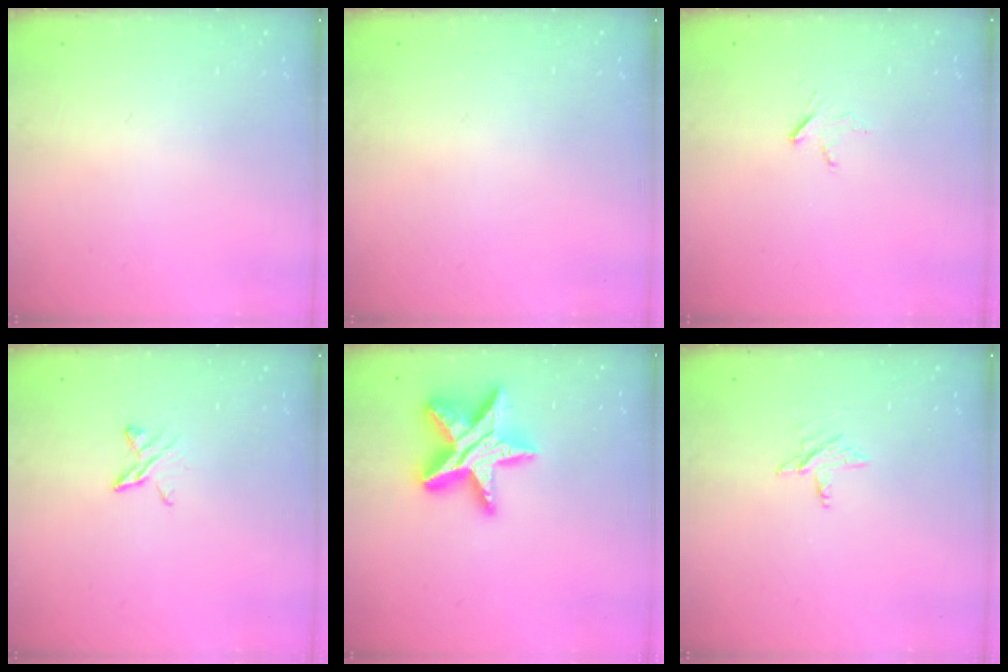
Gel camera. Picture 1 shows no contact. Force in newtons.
{"total": 0.0}
{"total": 3.1, "press": 3.1, "slide": 0.3}
{"total": 5.1, "press": 5.1, "slide": 0.6}
{"total": 18.4, "press": 18.3, "slide": 1.5}
{"total": 3.0, "press": 3.0, "slide": 0.3}